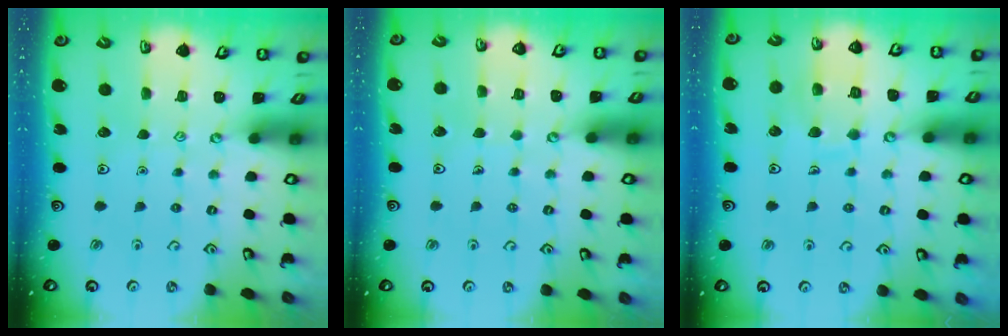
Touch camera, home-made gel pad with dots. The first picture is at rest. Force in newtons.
{"total": 2.5, "press": 2.5, "slide": 0.2}
{"total": 9.6, "press": 9.6, "slide": 0.9}